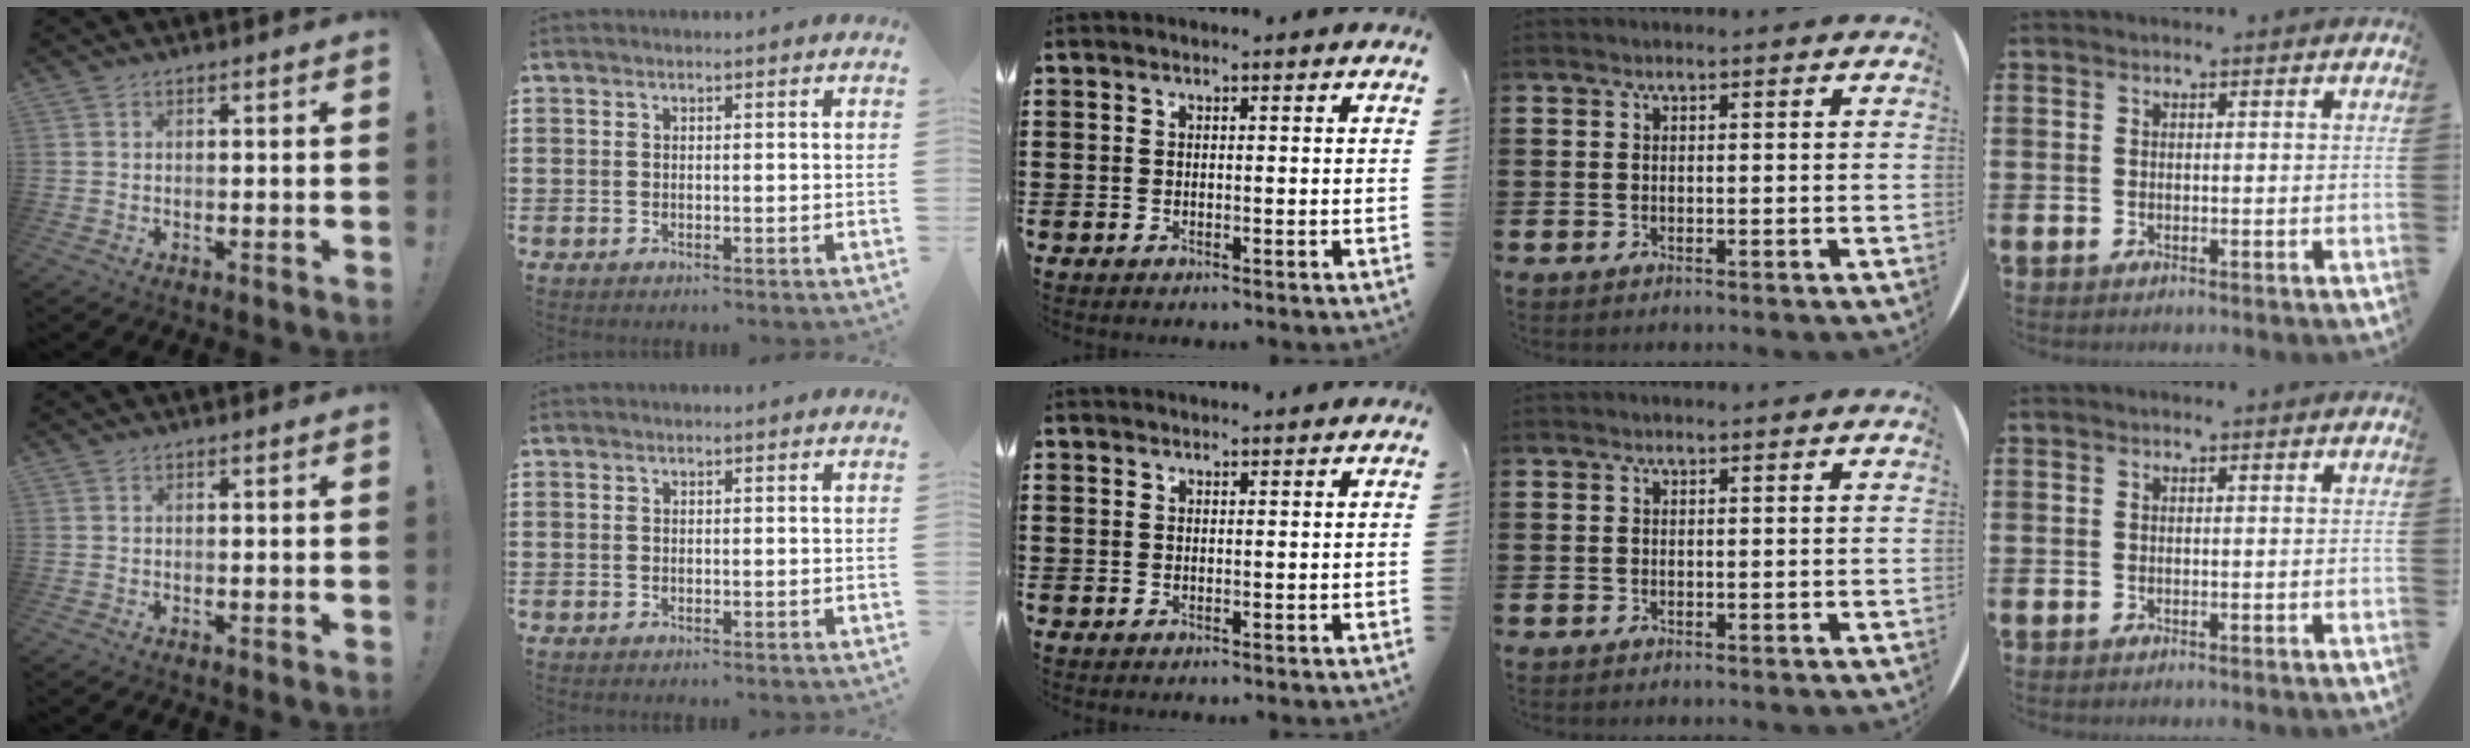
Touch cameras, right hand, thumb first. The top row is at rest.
{"middle": {"total": 0.7, "force": [0.7, 0.0, 0.0], "torque": [-0.002, -0.003, 0.014]}}